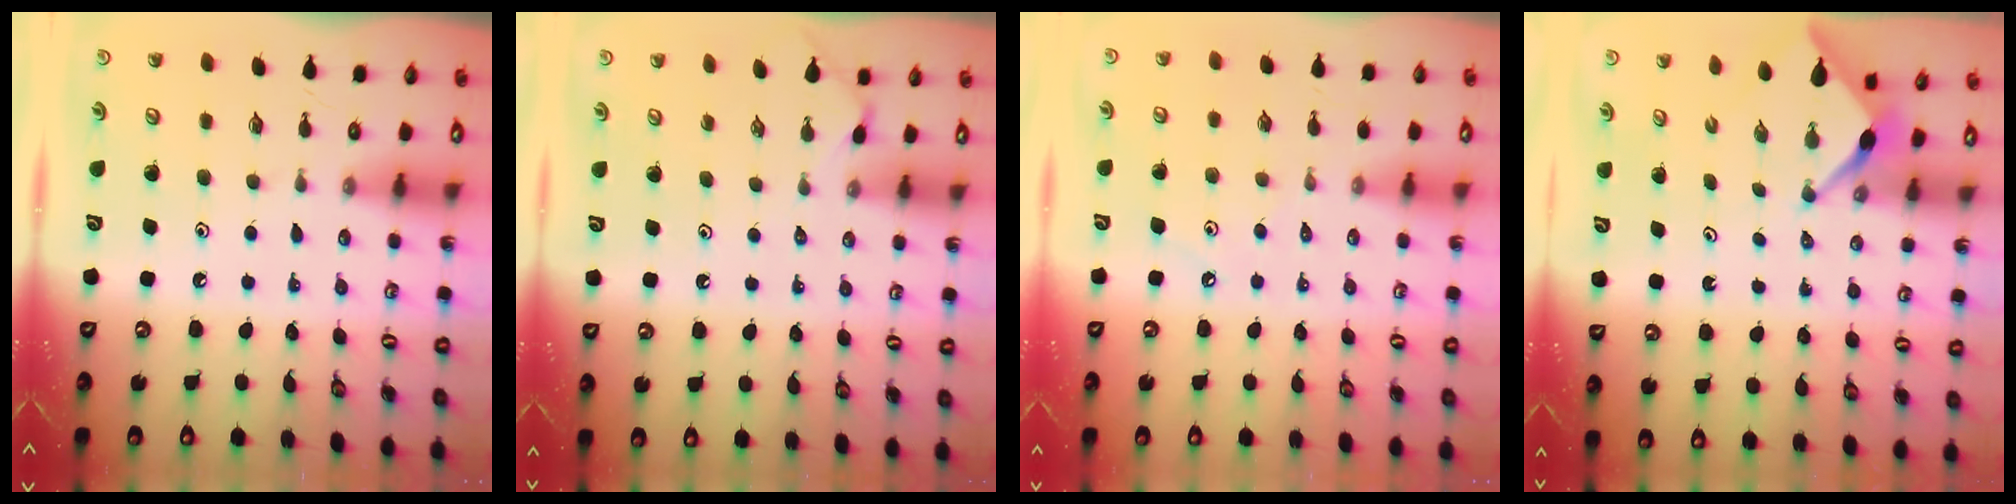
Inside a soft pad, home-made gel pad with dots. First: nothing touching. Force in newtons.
{"total": 2.4, "press": 2.4, "slide": 0.3}
{"total": 3.5, "press": 3.5, "slide": 0.4}
{"total": 2.5, "press": 2.5, "slide": 0.3}